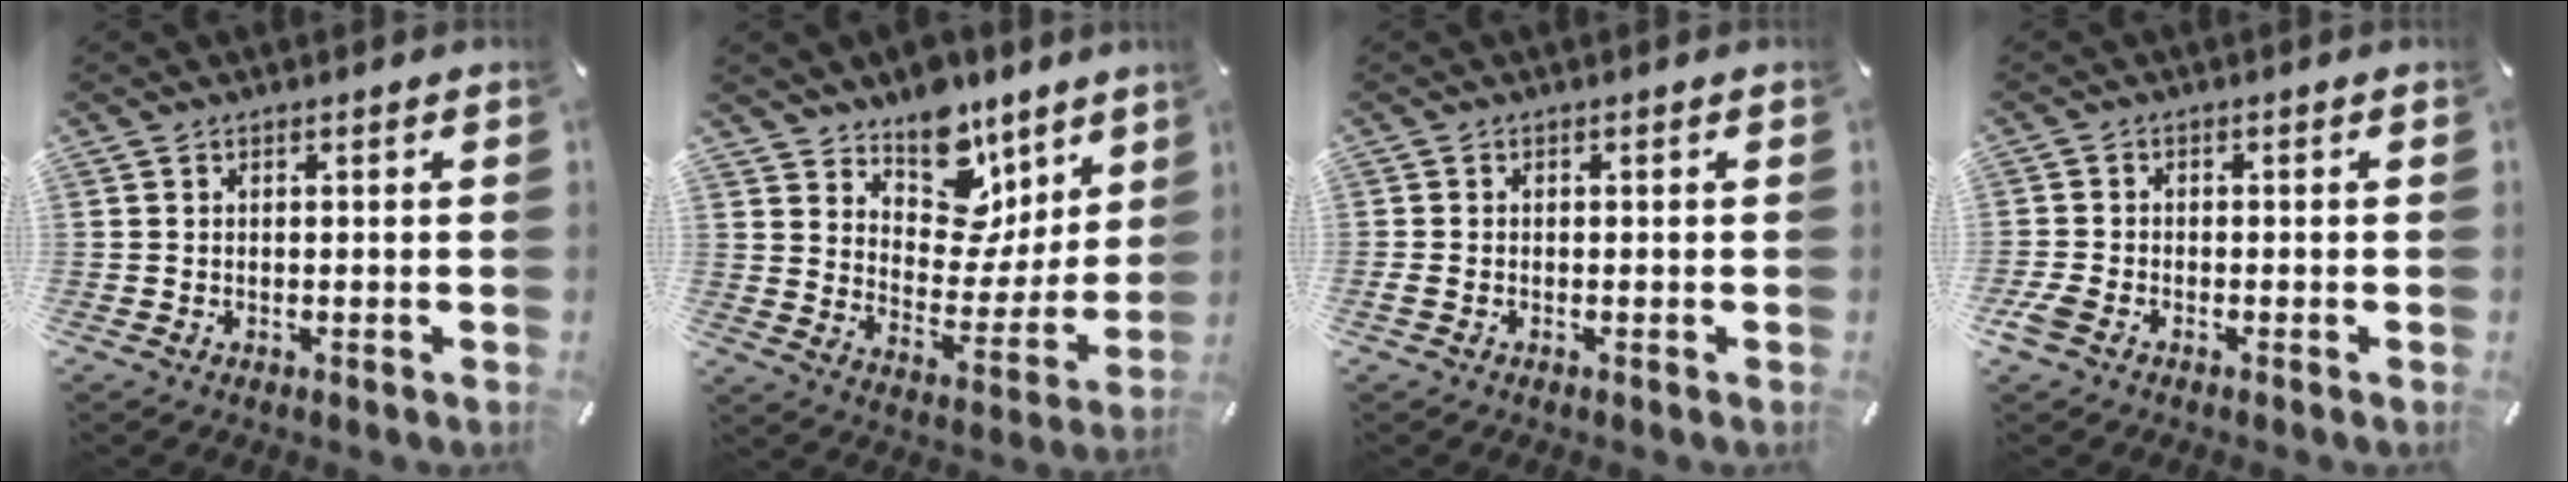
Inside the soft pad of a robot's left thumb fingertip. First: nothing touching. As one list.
[{"total": 13.6, "force": [9.8, 8.5, 4.1], "torque": [-0.055, -0.098, 0.180]}, {"total": 0.9, "force": [-0.4, 0.5, 0.6], "torque": [-0.012, -0.001, -0.008]}, {"total": 3.0, "force": [-1.7, 1.9, 1.5], "torque": [-0.045, 0.000, -0.036]}]